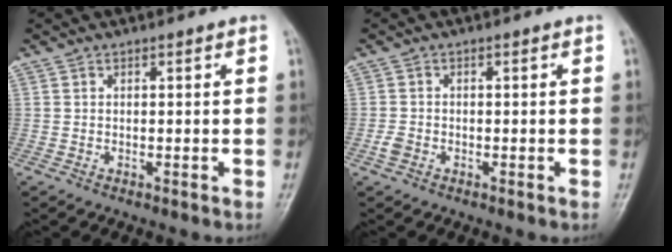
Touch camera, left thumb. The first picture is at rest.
{"total": 1.8, "force": [-0.8, 1.4, 0.9], "torque": [-0.019, 0.001, -0.019]}